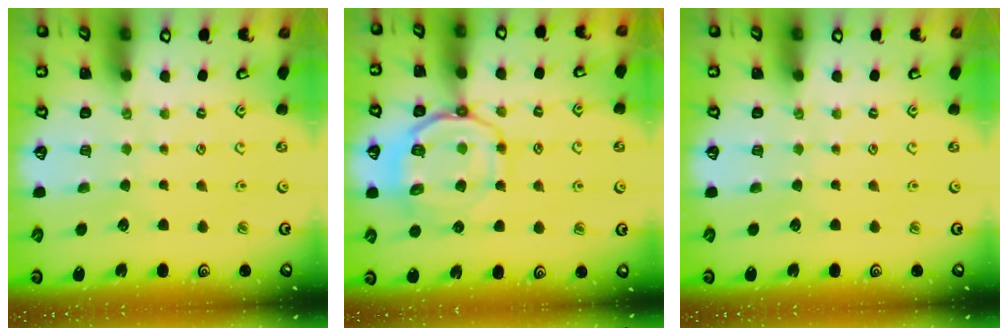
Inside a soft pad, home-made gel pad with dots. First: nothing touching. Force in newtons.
{"total": 11.9, "press": 11.8, "slide": 1.0}
{"total": 0.0}